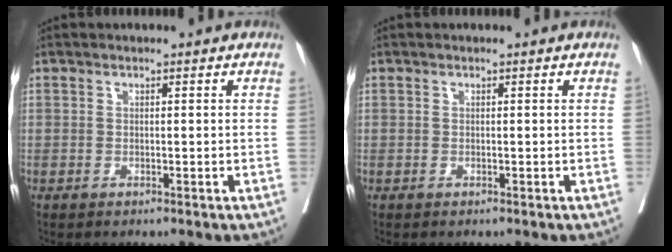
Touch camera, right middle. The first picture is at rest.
{"total": 0.0}